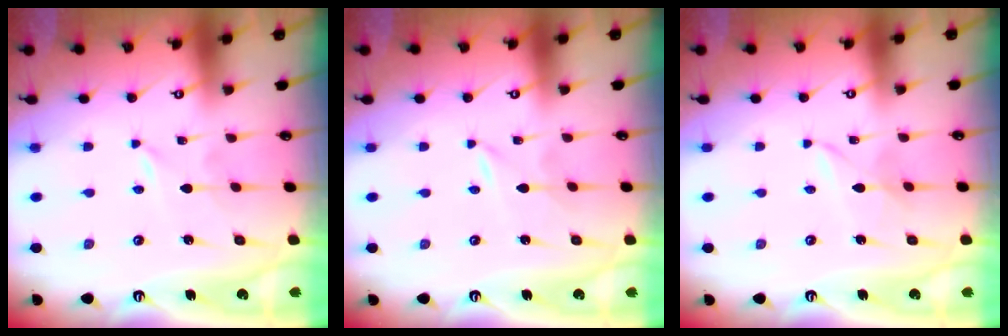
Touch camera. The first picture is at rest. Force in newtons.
{"total": 0.0}
{"total": 2.5, "press": 2.5, "slide": 0.3}